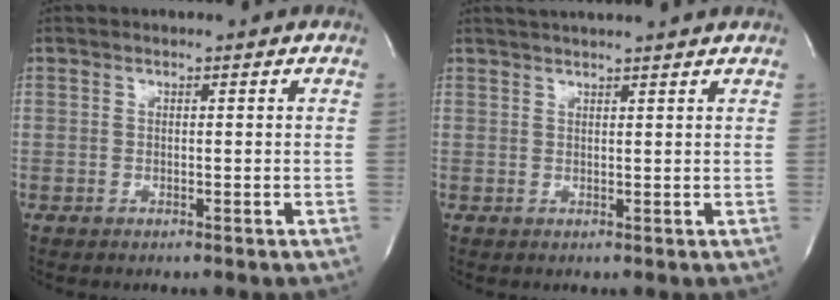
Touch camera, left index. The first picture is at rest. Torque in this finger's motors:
{"motor_torque": [-0.09, -0.27, 0.08, 0.03]}